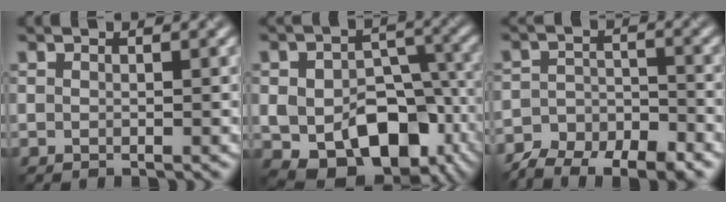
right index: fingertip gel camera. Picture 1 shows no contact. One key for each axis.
{"total": 12.0, "fx": -4.5, "fy": 7.9, "fz": 7.8, "tx": -0.130, "ty": -0.019, "tz": -0.047}
{"total": 8.9, "fx": -7.7, "fy": 3.5, "fz": 2.6, "tx": -0.042, "ty": -0.012, "tz": -0.109}